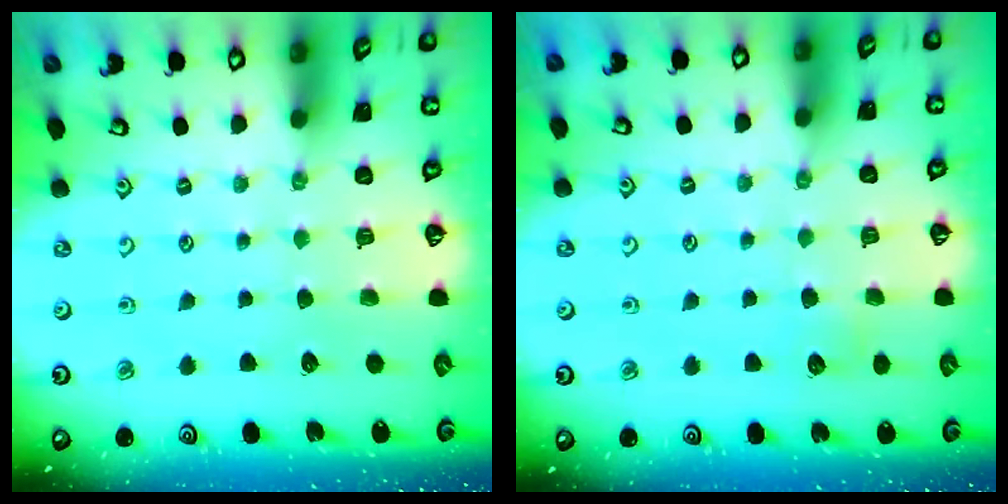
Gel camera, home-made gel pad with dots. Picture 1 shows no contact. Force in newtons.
{"total": 3.7, "press": 3.7, "slide": 0.4}